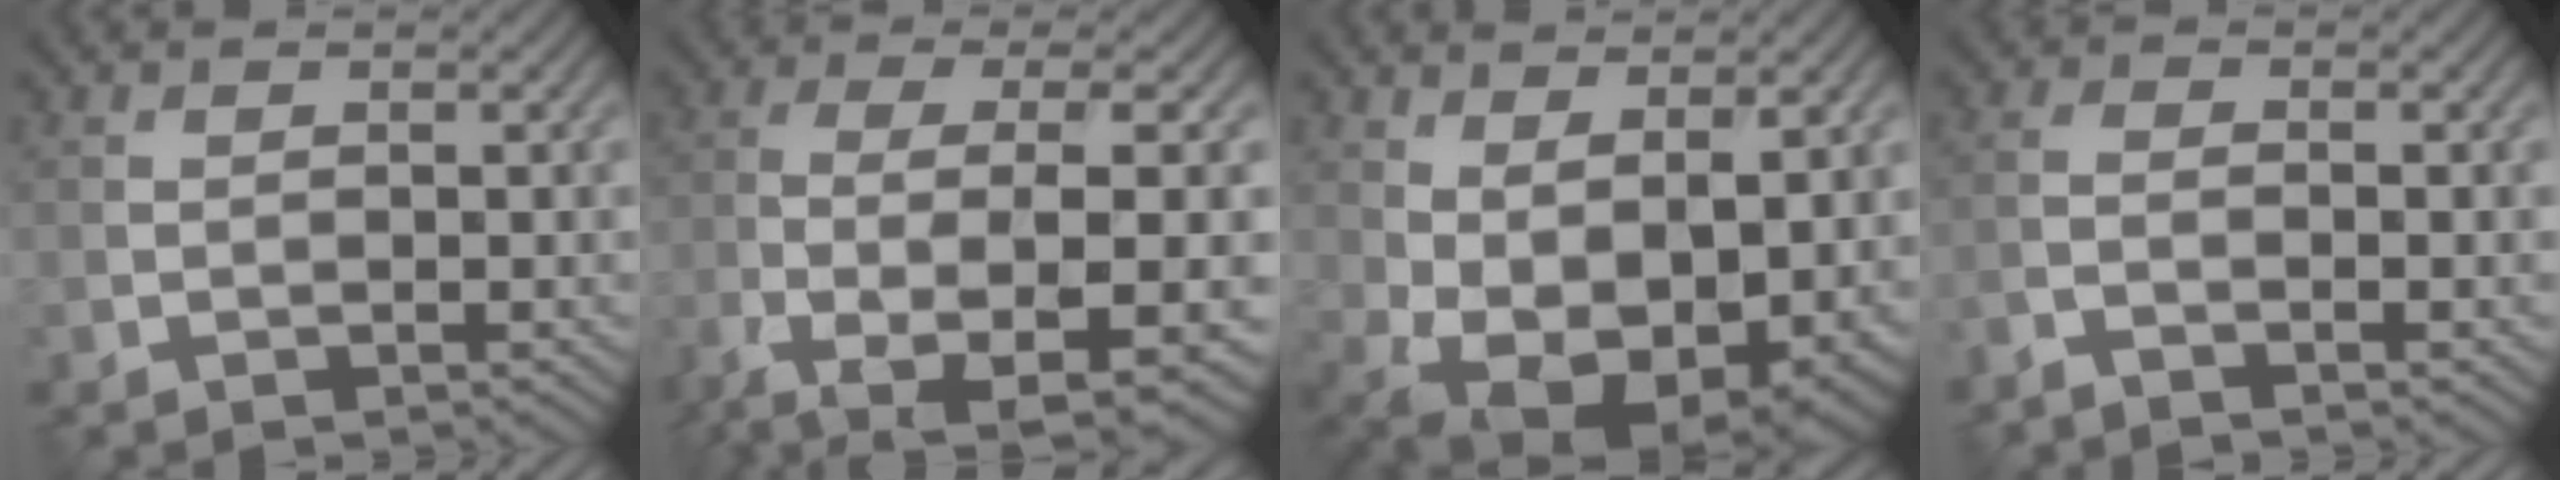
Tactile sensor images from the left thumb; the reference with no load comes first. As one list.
[{"total": 12.3, "force": [-5.7, 3.2, 10.4], "torque": [-0.188, -0.015, -0.092]}, {"total": 11.2, "force": [-0.6, 6.5, 9.1], "torque": [-0.180, -0.041, 0.024]}, {"total": 2.1, "force": [-1.6, 0.2, 1.4], "torque": [-0.032, -0.002, -0.043]}]